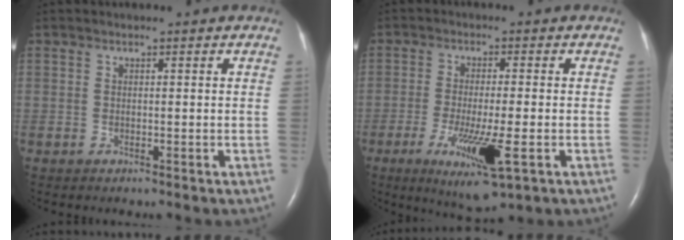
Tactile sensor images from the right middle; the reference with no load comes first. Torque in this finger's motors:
{"motor_torque": [1.51, -0.63, 0.72, 0.14]}